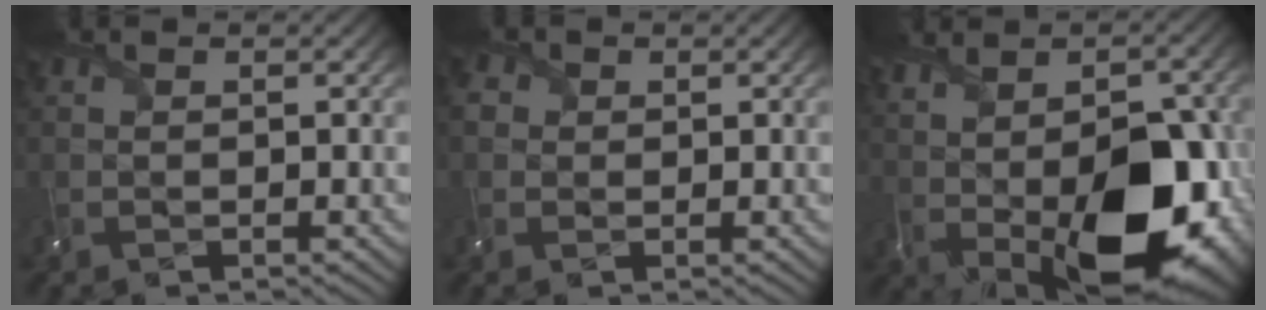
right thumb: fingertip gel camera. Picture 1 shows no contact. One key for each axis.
{"total": 3.1, "fx": 0.8, "fy": 2.7, "fz": 1.3, "tx": -0.060, "ty": 0.012, "tz": 0.009}
{"total": 17.2, "fx": -1.7, "fy": 9.0, "fz": 14.6, "tx": -0.199, "ty": -0.022, "tz": 0.000}